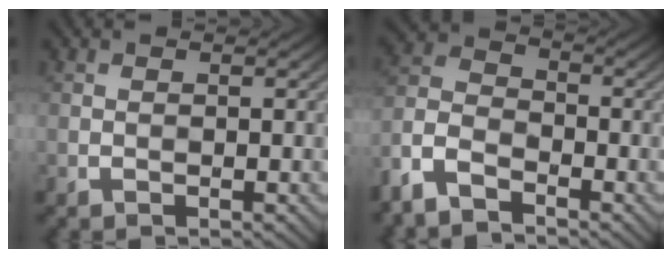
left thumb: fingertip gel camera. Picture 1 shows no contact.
{"total": 7.6, "force": [-5.5, 3.5, 3.8], "torque": [-0.095, -0.010, -0.130]}